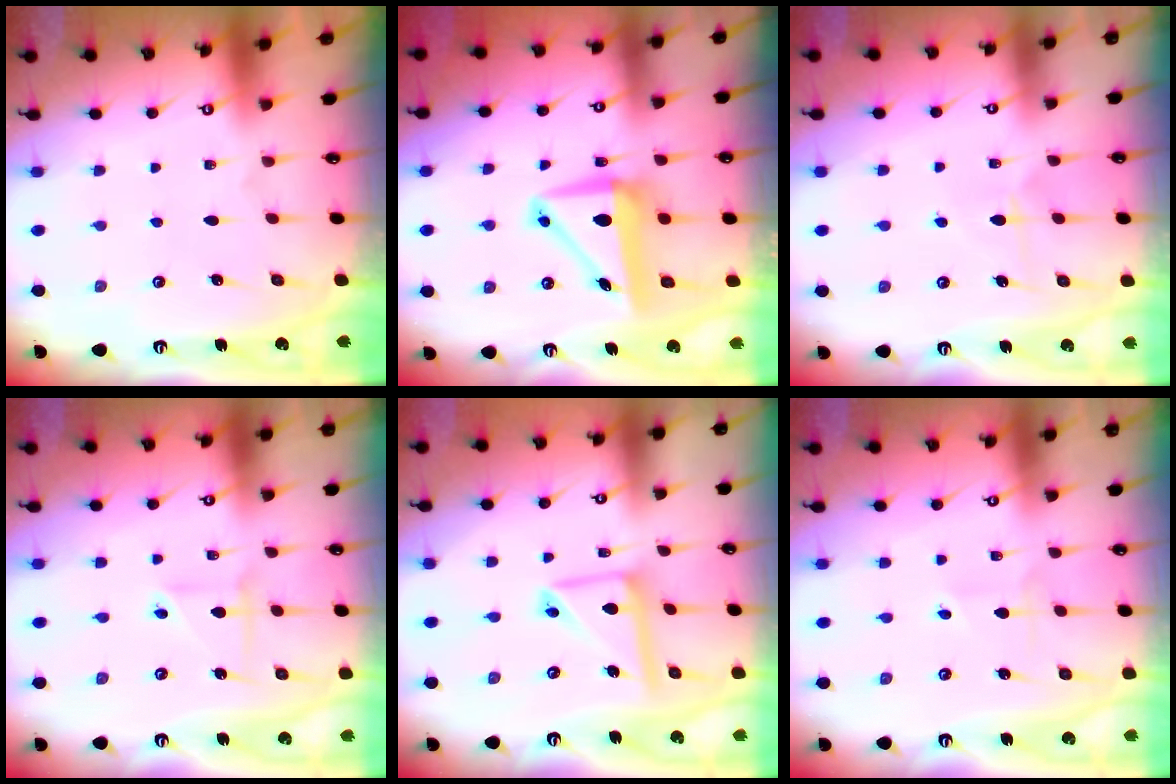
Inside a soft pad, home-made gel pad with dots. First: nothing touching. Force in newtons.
{"total": 8.9, "press": 8.7, "slide": 1.6}
{"total": 6.9, "press": 6.9, "slide": 0.6}
{"total": 3.0, "press": 3.0, "slide": 0.5}
{"total": 11.7, "press": 11.6, "slide": 1.2}
{"total": 2.8, "press": 2.8, "slide": 0.3}